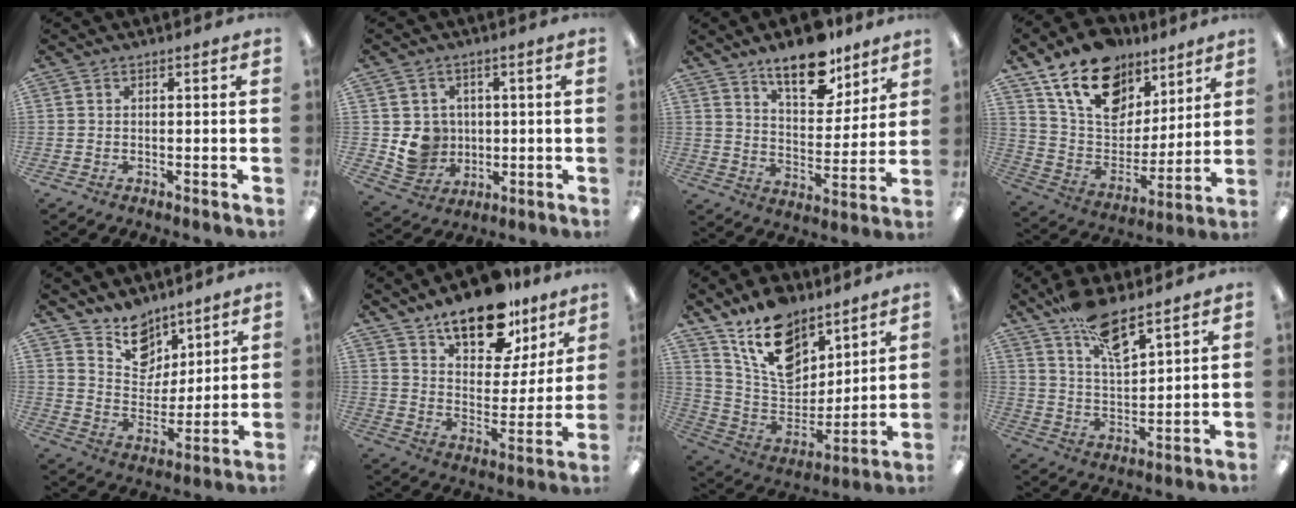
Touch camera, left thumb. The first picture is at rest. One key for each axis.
{"total": 7.9, "fx": 0.3, "fy": 7.7, "fz": 1.8, "tx": -0.037, "ty": 0.007, "tz": 0.018}
{"total": 17.8, "fx": 12.8, "fy": 7.7, "fz": 9.7, "tx": -0.150, "ty": -0.074, "tz": 0.220}
{"total": 18.6, "fx": 12.3, "fy": 11.4, "fz": 8.2, "tx": -0.155, "ty": -0.062, "tz": 0.226}
{"total": 11.3, "fx": 8.7, "fy": 6.9, "fz": 2.1, "tx": -0.039, "ty": -0.065, "tz": 0.167}
{"total": 18.0, "fx": 13.2, "fy": 8.2, "fz": 9.1, "tx": -0.138, "ty": -0.079, "tz": 0.229}
{"total": 16.8, "fx": 12.0, "fy": 9.1, "fz": 7.3, "tx": -0.143, "ty": -0.070, "tz": 0.224}
{"total": 12.2, "fx": 9.0, "fy": 4.1, "fz": 7.2, "tx": -0.120, "ty": -0.049, "tz": 0.159}